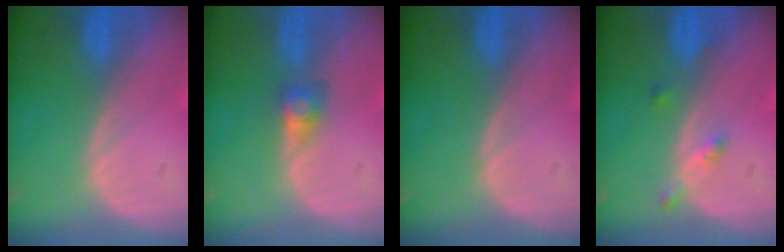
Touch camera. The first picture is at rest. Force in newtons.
{"total": 2.8, "press": 2.4, "slide": 1.5}
{"total": 0.0}
{"total": 2.4, "press": 2.0, "slide": 1.3}